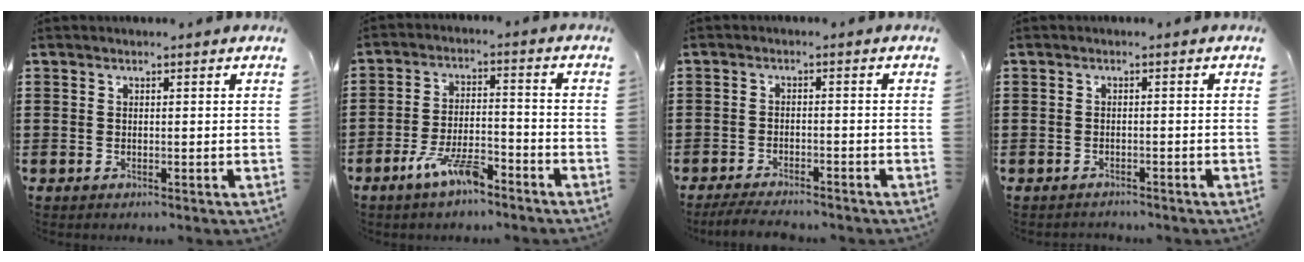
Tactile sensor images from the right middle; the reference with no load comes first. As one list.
[{"total": 7.0, "force": [-5.0, 1.8, 4.5], "torque": [-0.098, 0.003, -0.096]}, {"total": 3.2, "force": [-3.1, 0.3, 0.7], "torque": [-0.013, 0.001, -0.063]}, {"total": 1.2, "force": [-1.1, 0.3, -0.2], "torque": [0.001, 0.005, -0.027]}]